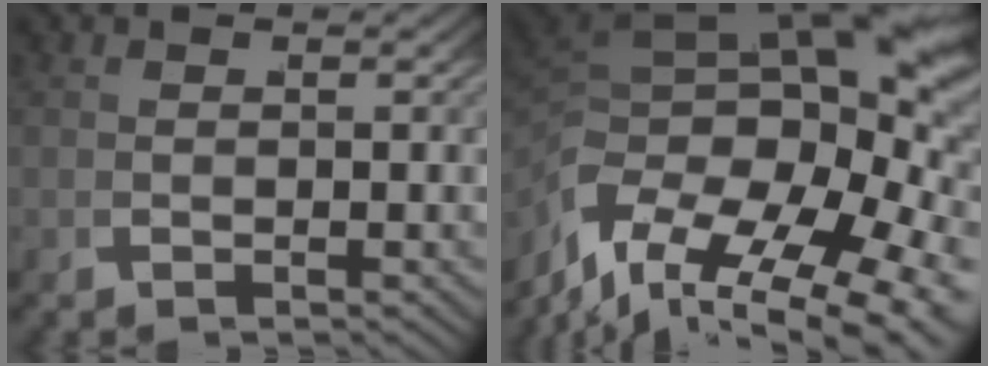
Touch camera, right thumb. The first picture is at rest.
{"total": 16.7, "force": [-0.1, 9.8, 13.5], "torque": [-0.211, -0.040, 0.030]}